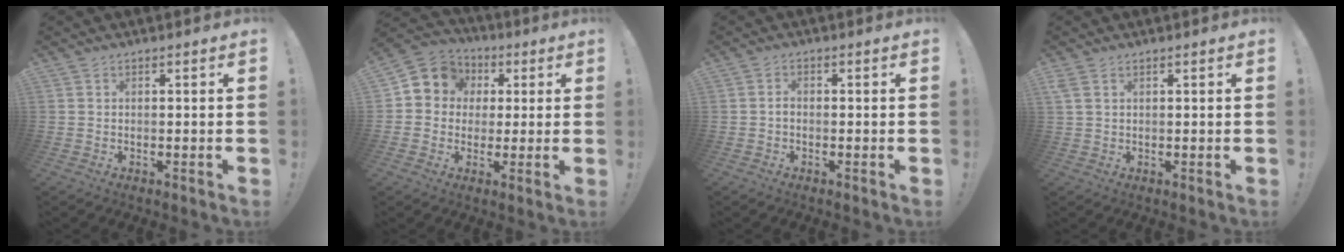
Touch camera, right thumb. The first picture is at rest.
{"total": 8.6, "force": [1.5, 8.0, 2.8], "torque": [-0.043, 0.001, 0.034]}
{"total": 0.9, "force": [-0.5, 0.5, 0.6], "torque": [-0.020, 0.006, -0.009]}
{"total": 2.5, "force": [1.3, 1.2, 1.7], "torque": [-0.038, 0.002, 0.027]}